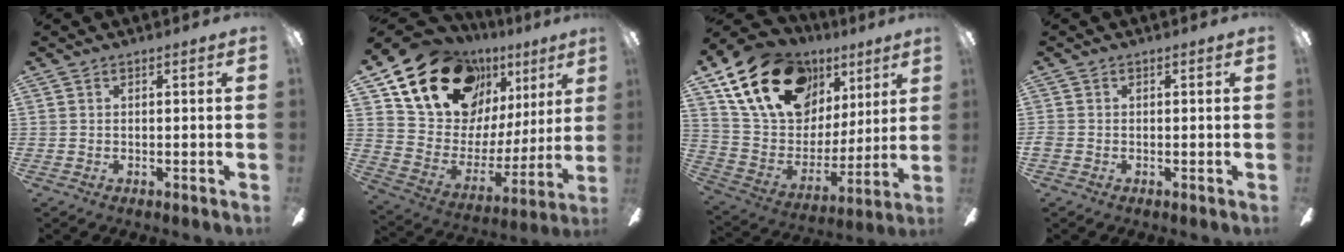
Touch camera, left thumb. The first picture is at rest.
{"total": 21.3, "force": [14.9, 11.8, 9.5], "torque": [-0.180, -0.093, 0.282]}
{"total": 21.9, "force": [13.0, 13.5, 11.3], "torque": [-0.206, -0.051, 0.245]}
{"total": 0.8, "force": [-0.3, 0.7, 0.4], "torque": [-0.005, 0.004, -0.006]}